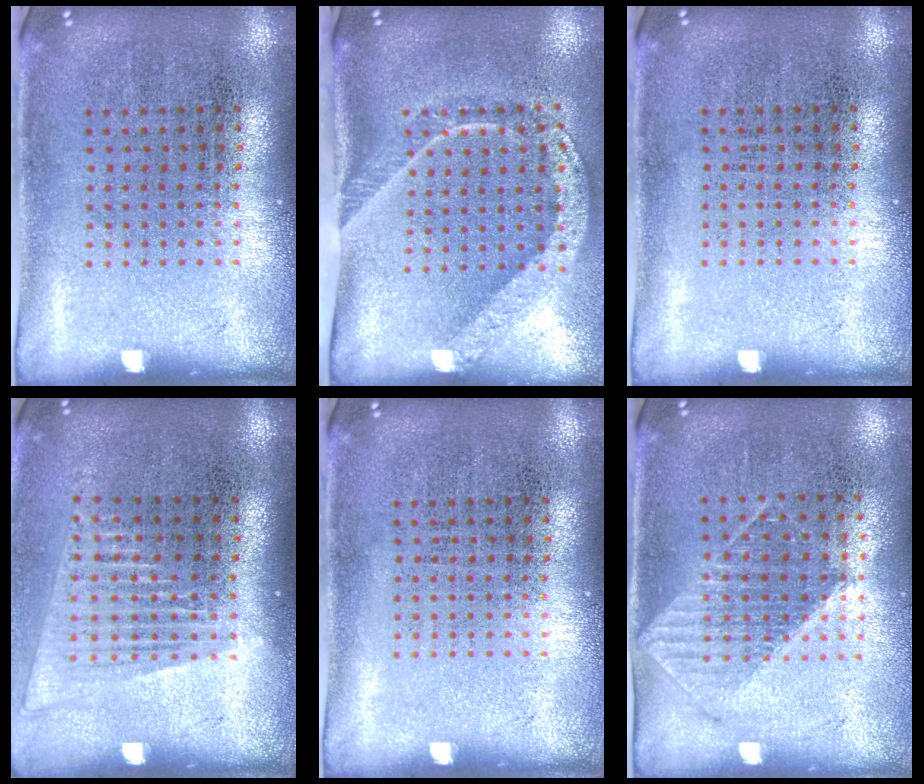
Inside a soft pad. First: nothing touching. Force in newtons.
{"total": 2.1, "press": 1.5, "slide": 1.5}
{"total": 0.0}
{"total": 1.4, "press": 1.3, "slide": 0.6}
{"total": 0.0}
{"total": 1.1, "press": 1.0, "slide": 0.3}